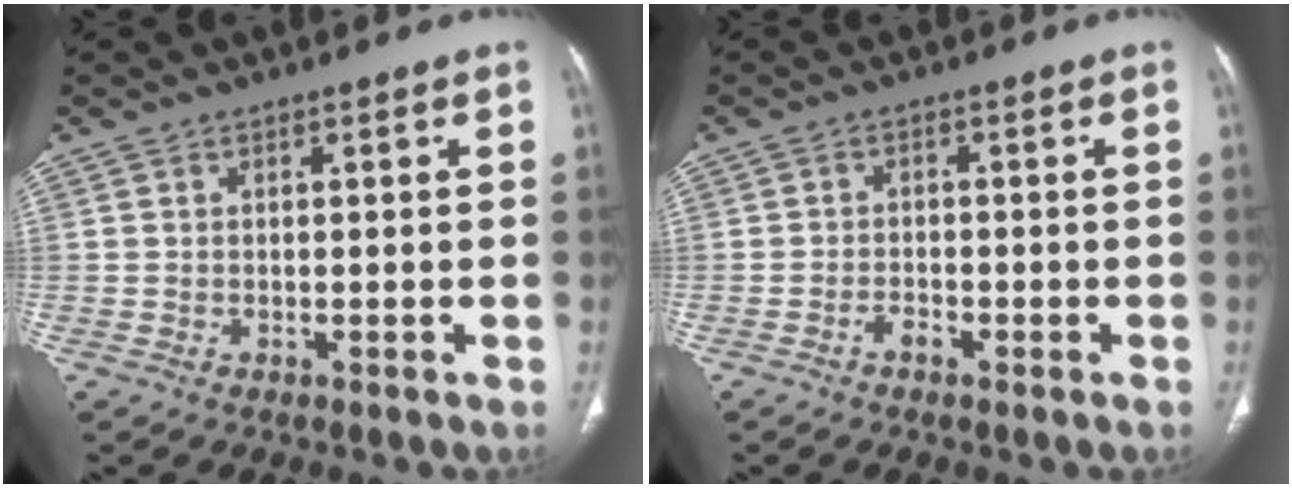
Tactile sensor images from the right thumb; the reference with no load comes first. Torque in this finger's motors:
{"motor_torque": [0.49, -0.08, 0.05, -0.99, 0.03]}